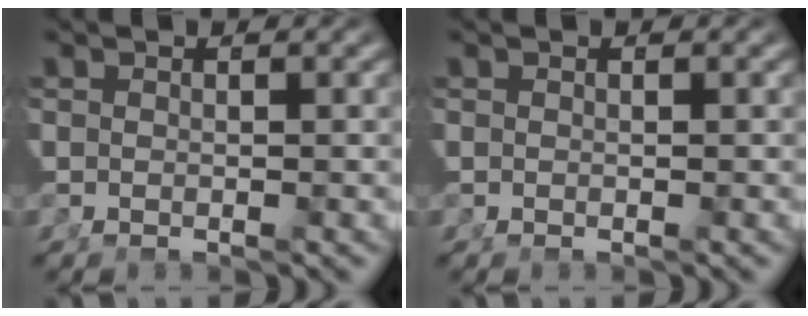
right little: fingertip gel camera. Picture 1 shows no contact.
{"total": 0.0}